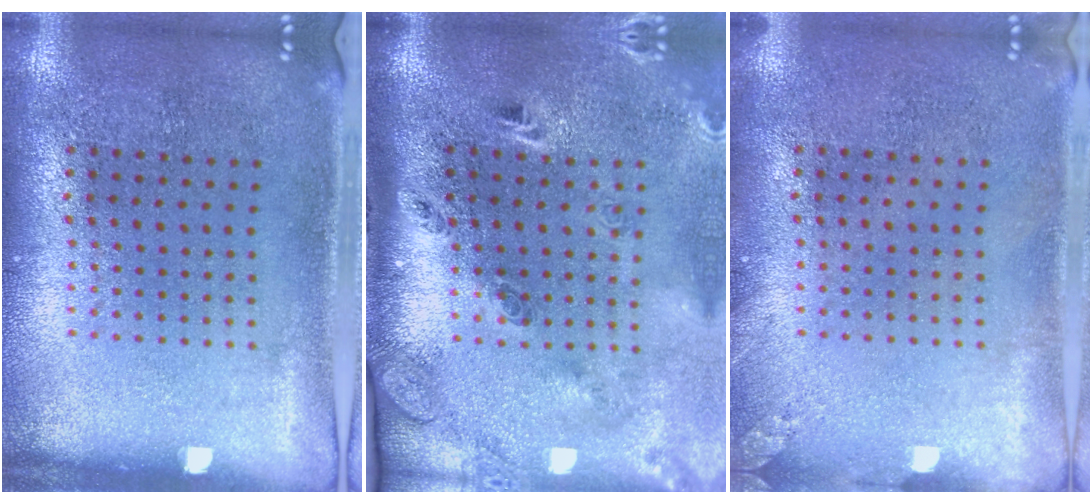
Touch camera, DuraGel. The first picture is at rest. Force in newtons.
{"total": 3.0, "press": 1.9, "slide": 2.2}
{"total": 1.0, "press": 1.0, "slide": 0.1}